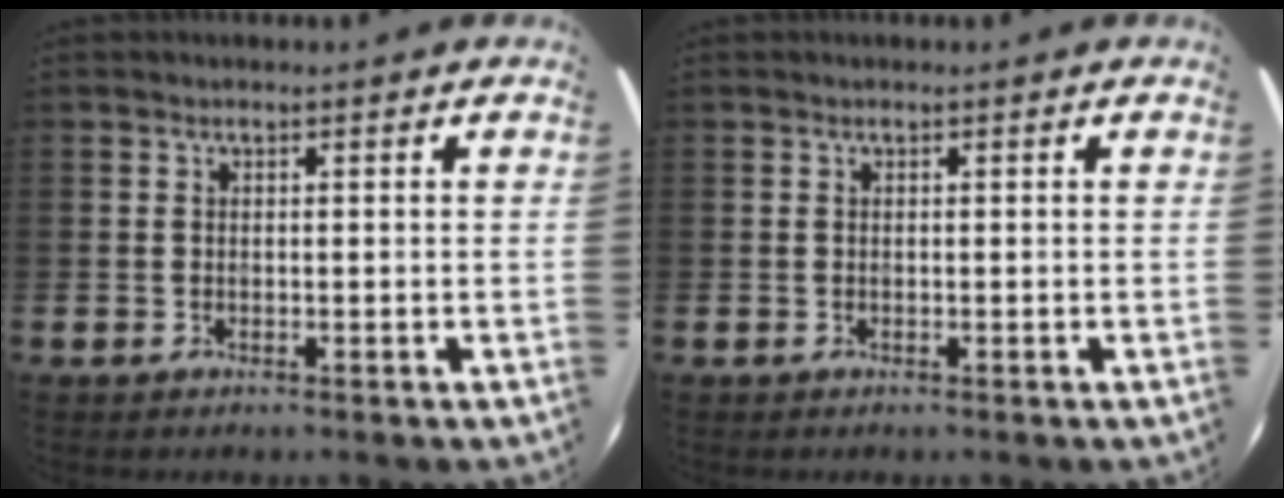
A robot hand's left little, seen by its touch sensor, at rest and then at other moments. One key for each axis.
{"total": 0.0}